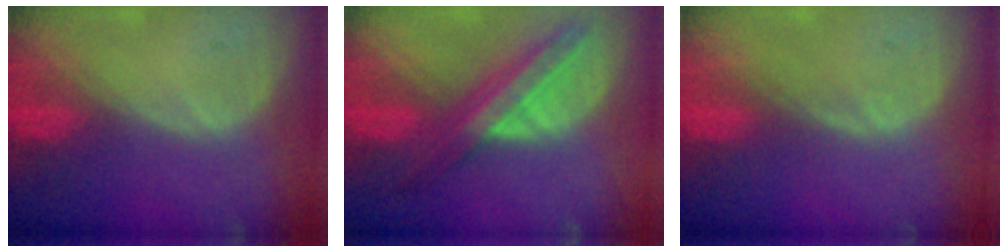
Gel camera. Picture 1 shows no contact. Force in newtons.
{"total": 8.7, "press": 7.4, "slide": 4.5}
{"total": 0.5, "press": 0.5, "slide": 0.1}